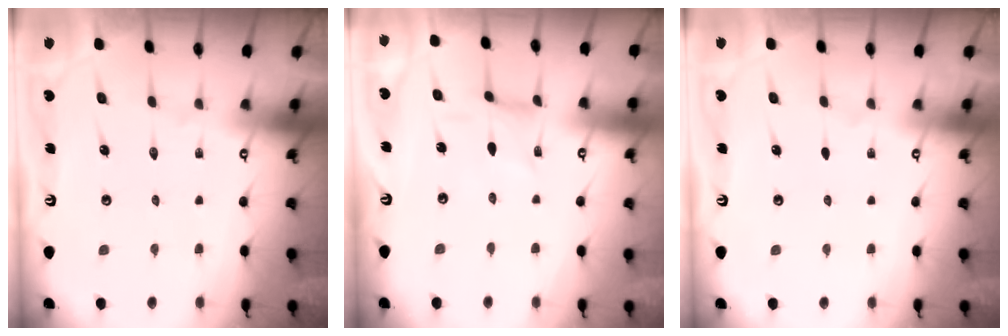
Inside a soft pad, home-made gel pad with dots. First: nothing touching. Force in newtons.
{"total": 0.8, "press": 0.7, "slide": 0.2}
{"total": 0.0}